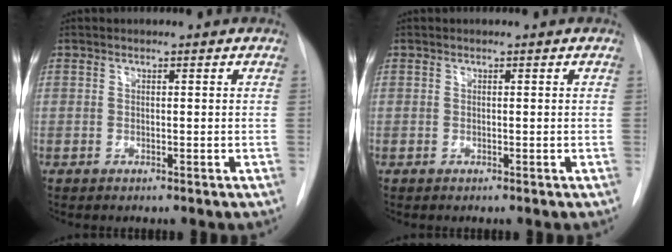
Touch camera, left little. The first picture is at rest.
{"total": 0.0}